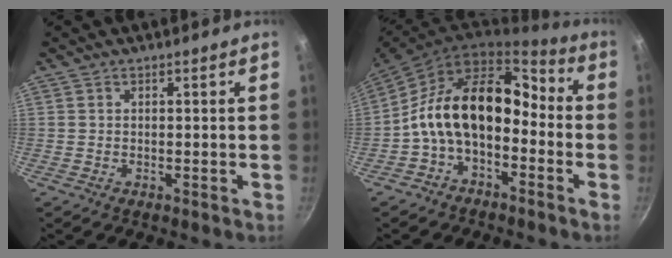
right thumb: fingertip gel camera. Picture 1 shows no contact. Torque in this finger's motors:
{"motor_torque": [2.52, 2.49, 0.79, -0.64, 0.38]}